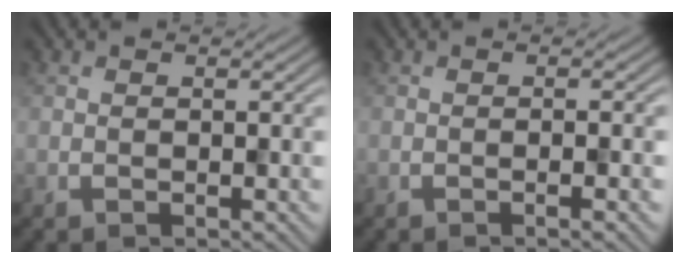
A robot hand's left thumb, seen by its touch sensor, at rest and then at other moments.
{"total": 2.2, "force": [-0.5, 0.1, 2.1], "torque": [-0.024, 0.005, -0.014]}